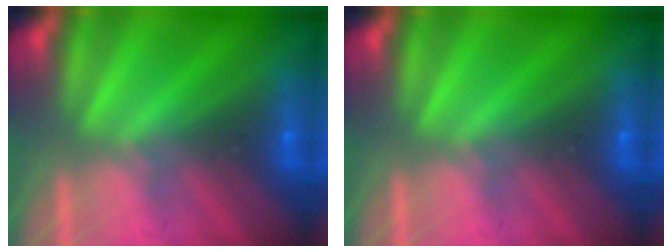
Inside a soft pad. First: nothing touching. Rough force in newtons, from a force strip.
{"total": 0.0}